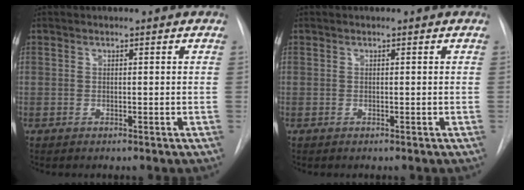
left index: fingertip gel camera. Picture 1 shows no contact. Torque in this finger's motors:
{"motor_torque": [-0.03, 0.03, 0.02, 0.00]}